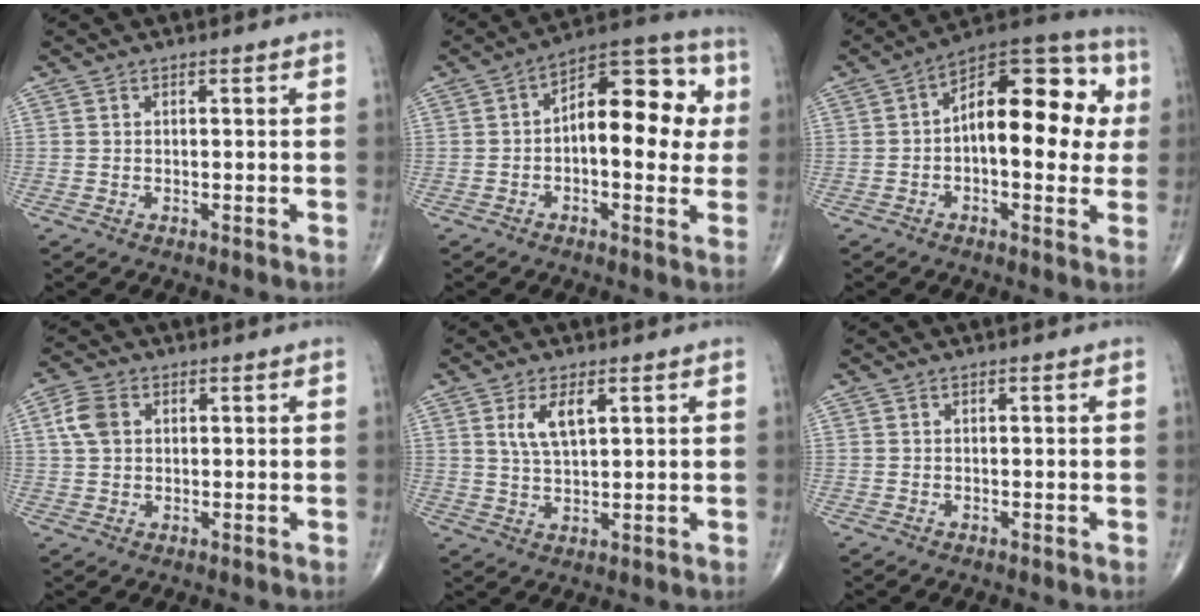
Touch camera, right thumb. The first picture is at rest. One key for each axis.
{"total": 15.3, "fx": 1.1, "fy": 7.6, "fz": 13.2, "tx": -0.156, "ty": 0.033, "tz": 0.007}
{"total": 18.3, "fx": 1.6, "fy": 8.9, "fz": 15.9, "tx": -0.199, "ty": 0.037, "tz": 0.013}
{"total": 5.1, "fx": 1.3, "fy": 3.6, "fz": 3.3, "tx": -0.069, "ty": 0.007, "tz": 0.022}
{"total": 5.6, "fx": 2.3, "fy": 2.2, "fz": 4.6, "tx": -0.086, "ty": -0.010, "tz": 0.048}
{"total": 0.0}